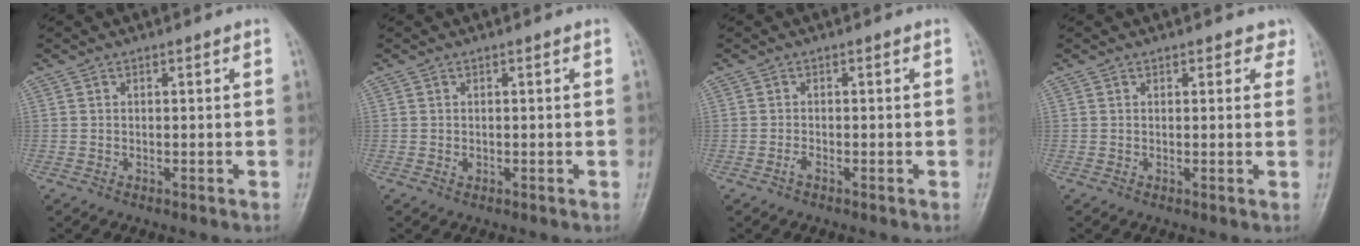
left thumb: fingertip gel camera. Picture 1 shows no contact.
{"total": 0.7, "force": [0.0, 0.5, 0.5], "torque": [-0.005, 0.000, 0.001]}
{"total": 0.9, "force": [-0.6, 0.3, 0.6], "torque": [-0.014, -0.001, -0.014]}
{"total": 2.4, "force": [1.6, 1.5, 0.9], "torque": [0.019, -0.004, 0.012]}